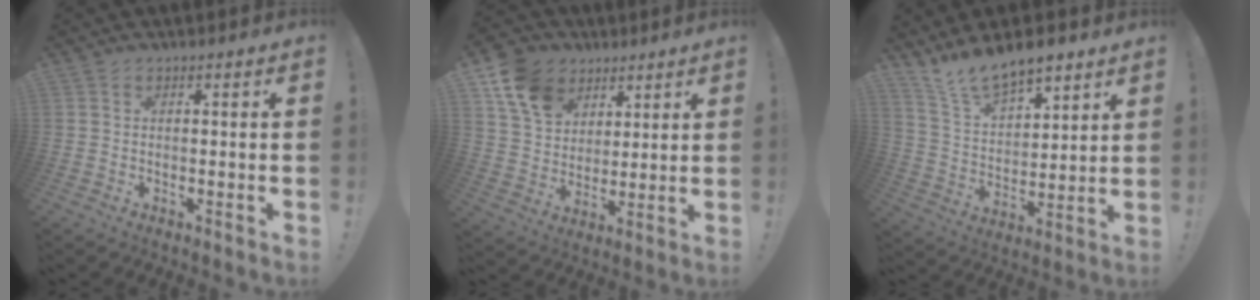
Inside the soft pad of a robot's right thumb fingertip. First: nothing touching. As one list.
[{"total": 13.4, "force": [7.6, 9.7, 5.3], "torque": [-0.088, -0.040, 0.149]}, {"total": 12.0, "force": [10.5, 4.0, 4.0], "torque": [-0.086, -0.082, 0.195]}]